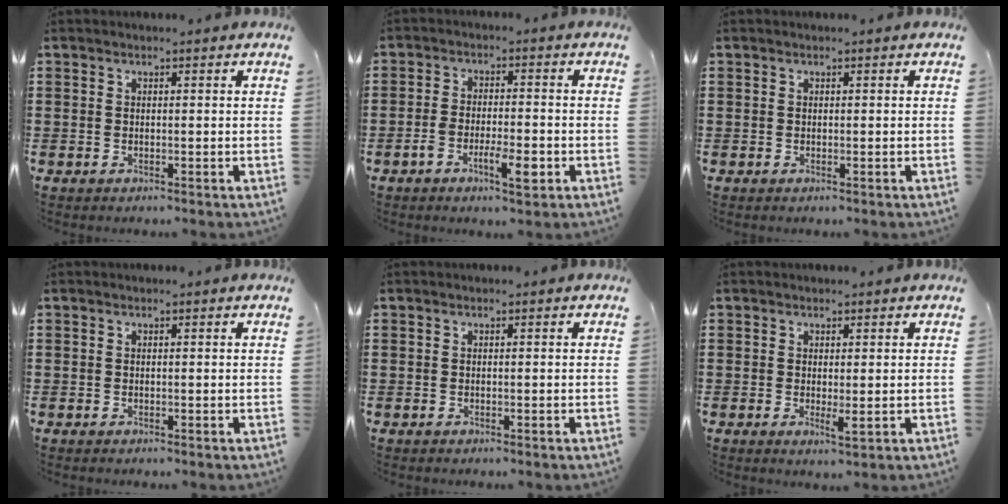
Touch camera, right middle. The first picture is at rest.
{"total": 5.4, "force": [-2.7, 1.8, 4.3], "torque": [-0.088, -0.001, -0.053]}
{"total": 0.0}
{"total": 0.0}
{"total": 0.0}
{"total": 2.1, "force": [0.2, 0.7, 2.0], "torque": [-0.028, -0.005, 0.003]}